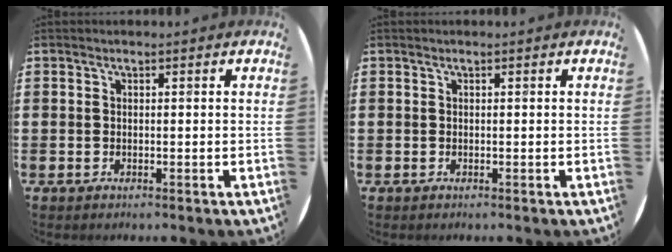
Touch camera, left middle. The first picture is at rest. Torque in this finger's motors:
{"motor_torque": [-0.11, -0.08, -0.01, 0.01]}